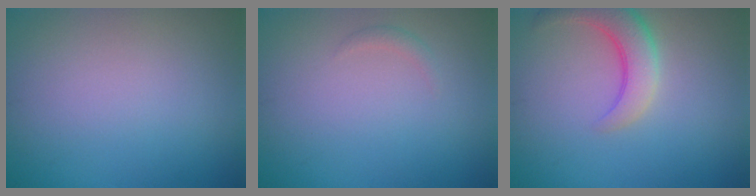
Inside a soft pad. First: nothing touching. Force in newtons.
{"total": 0.7, "press": 0.7, "slide": 0.1}
{"total": 4.3, "press": 4.2, "slide": 0.6}